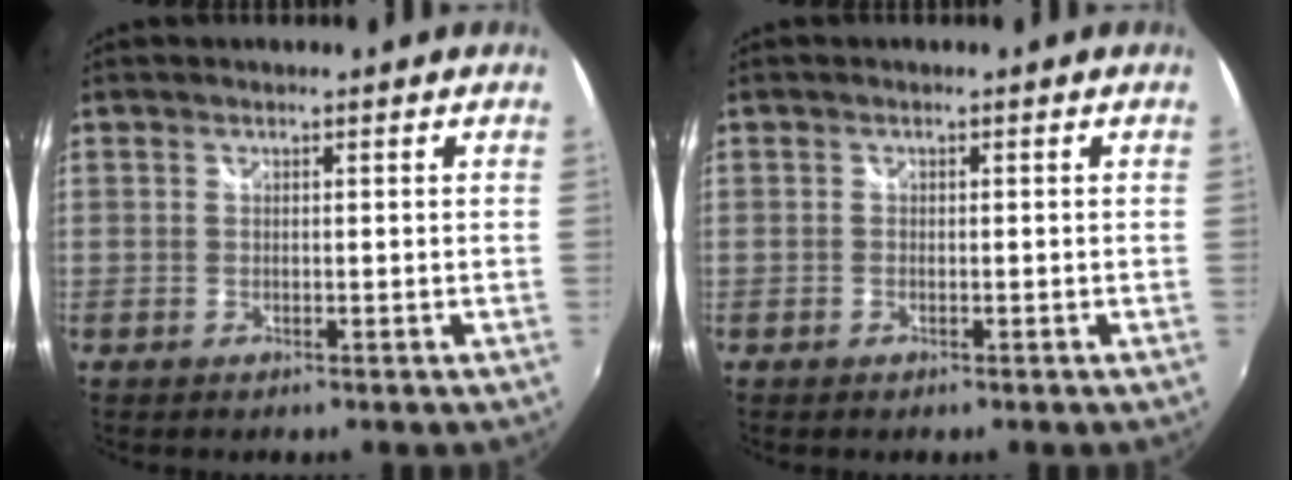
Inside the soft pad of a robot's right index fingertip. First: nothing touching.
{"total": 0.6, "force": [-0.5, 0.4, 0.2], "torque": [-0.002, -0.001, -0.008]}